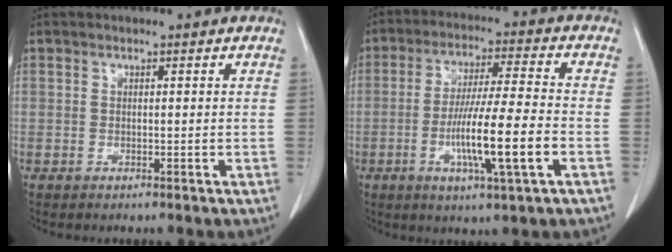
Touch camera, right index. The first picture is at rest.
{"total": 12.2, "force": [-3.6, -0.1, 11.6], "torque": [-0.215, -0.011, -0.066]}